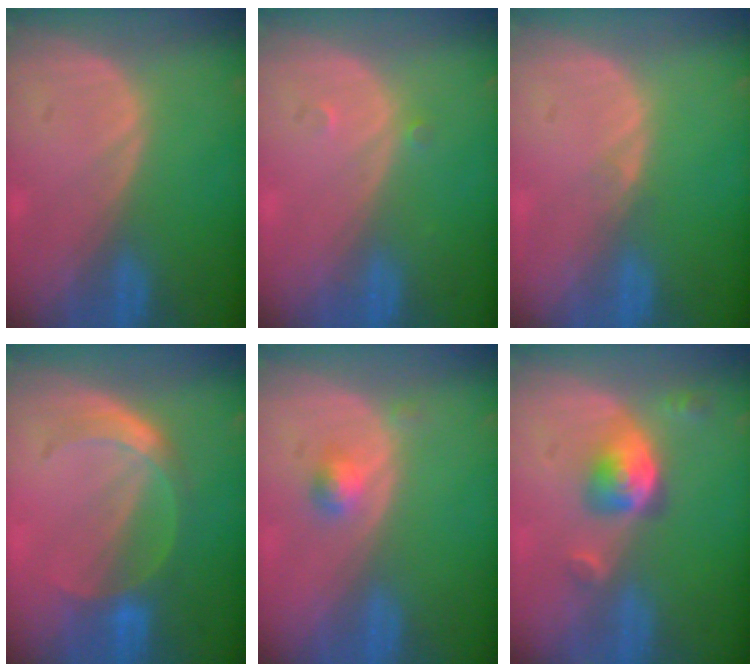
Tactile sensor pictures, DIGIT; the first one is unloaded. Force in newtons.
{"total": 0.9, "press": 0.7, "slide": 0.5}
{"total": 0.7, "press": 0.7, "slide": 0.1}
{"total": 4.9, "press": 4.9, "slide": 0.3}
{"total": 2.2, "press": 2.0, "slide": 1.0}
{"total": 5.2, "press": 4.7, "slide": 2.2}